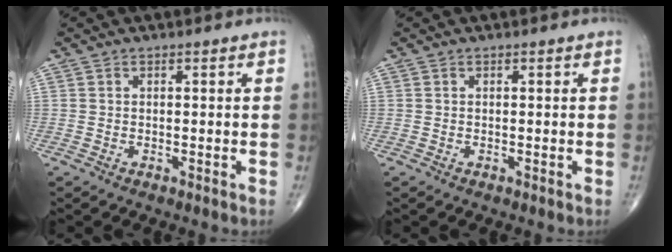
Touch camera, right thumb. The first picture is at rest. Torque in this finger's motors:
{"motor_torque": [0.05, 0.05, 0.00, 0.00, 0.00]}